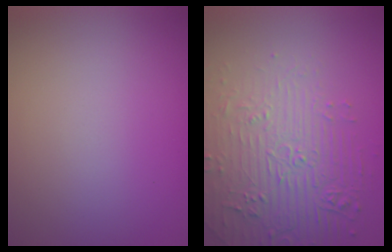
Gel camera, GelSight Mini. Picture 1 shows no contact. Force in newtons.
{"total": 4.4, "press": 4.1, "slide": 1.7}